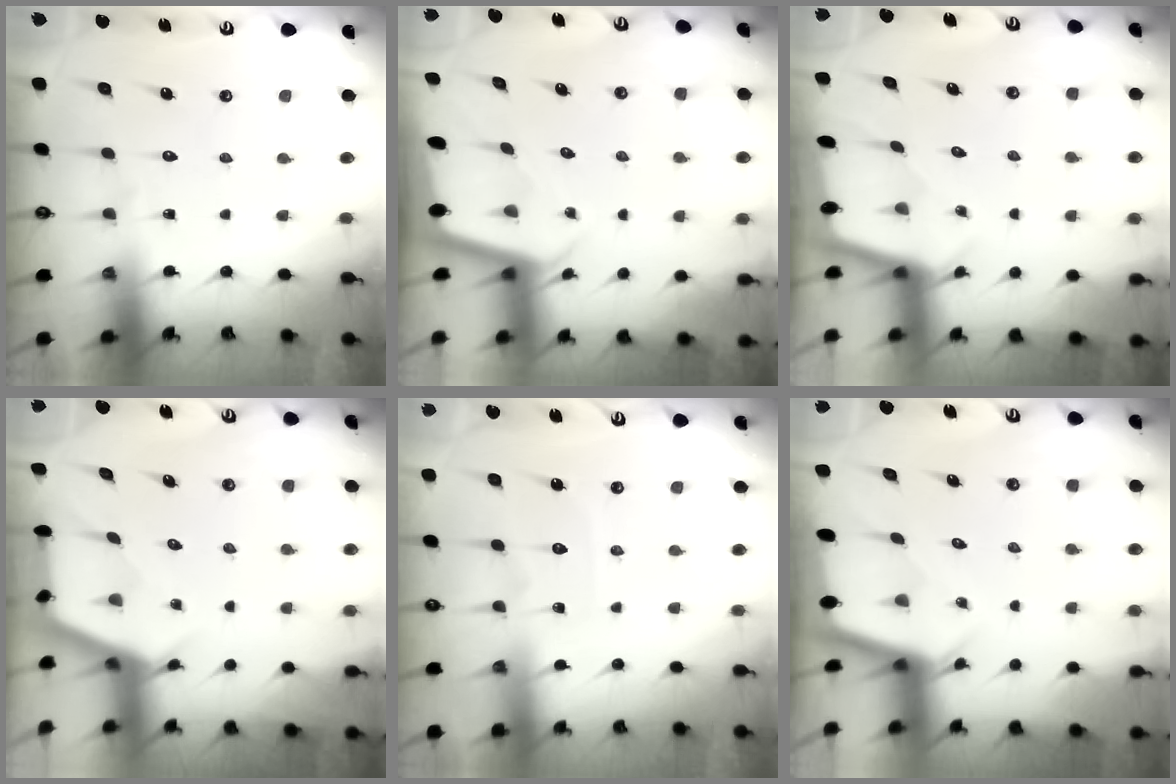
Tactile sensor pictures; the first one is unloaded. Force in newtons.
{"total": 1.8, "press": 1.8, "slide": 0.1}
{"total": 1.7, "press": 1.7, "slide": 0.2}
{"total": 2.7, "press": 2.7, "slide": 0.4}
{"total": 3.3, "press": 3.3, "slide": 0.4}
{"total": 2.3, "press": 2.3, "slide": 0.1}